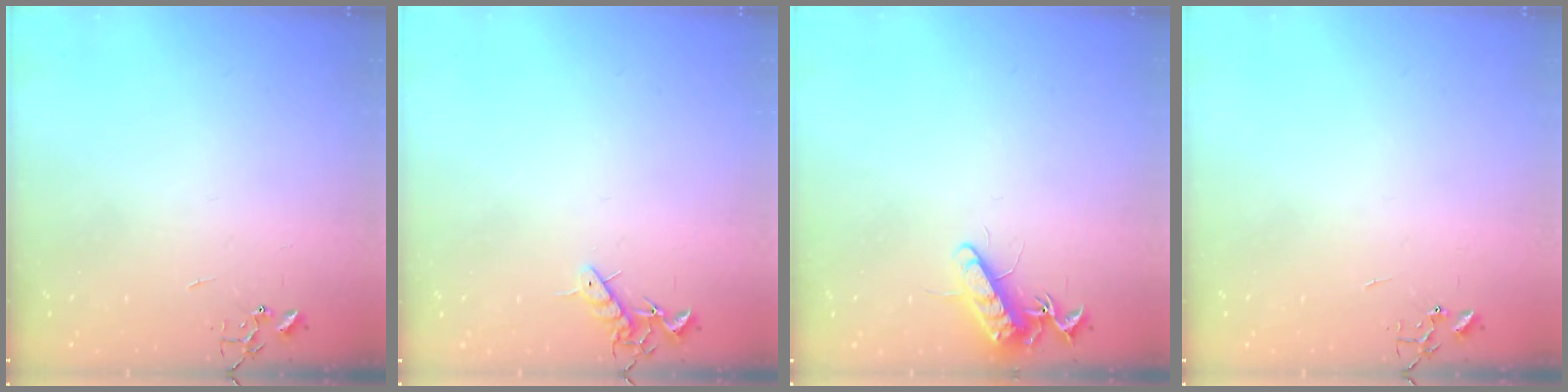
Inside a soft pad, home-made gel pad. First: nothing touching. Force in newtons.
{"total": 7.4, "press": 7.4, "slide": 0.9}
{"total": 11.9, "press": 11.8, "slide": 1.3}
{"total": 0.0}